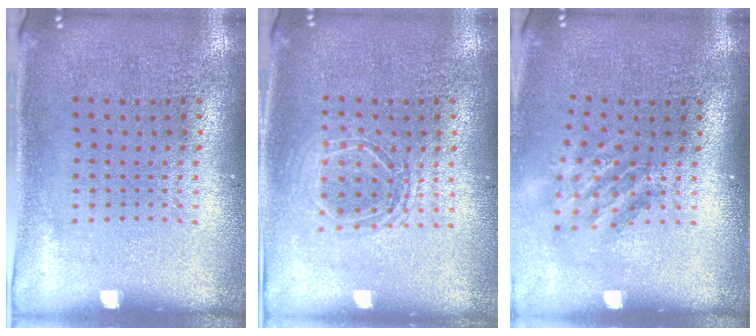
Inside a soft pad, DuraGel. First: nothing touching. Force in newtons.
{"total": 1.5, "press": 1.4, "slide": 0.7}
{"total": 1.7, "press": 1.2, "slide": 1.2}